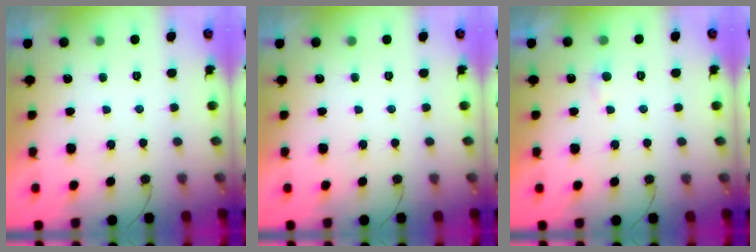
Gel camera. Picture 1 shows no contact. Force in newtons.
{"total": 0.0}
{"total": 3.4, "press": 3.4, "slide": 0.4}